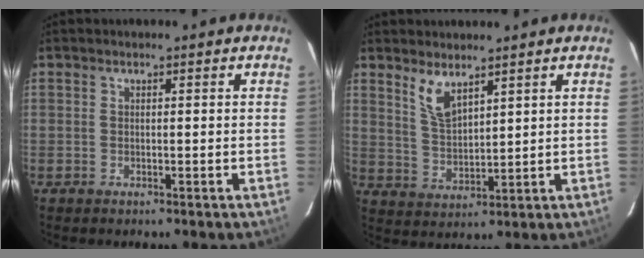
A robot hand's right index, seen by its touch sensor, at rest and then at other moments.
{"total": 5.7, "force": [4.0, 1.9, 3.6], "torque": [-0.068, -0.004, 0.086]}